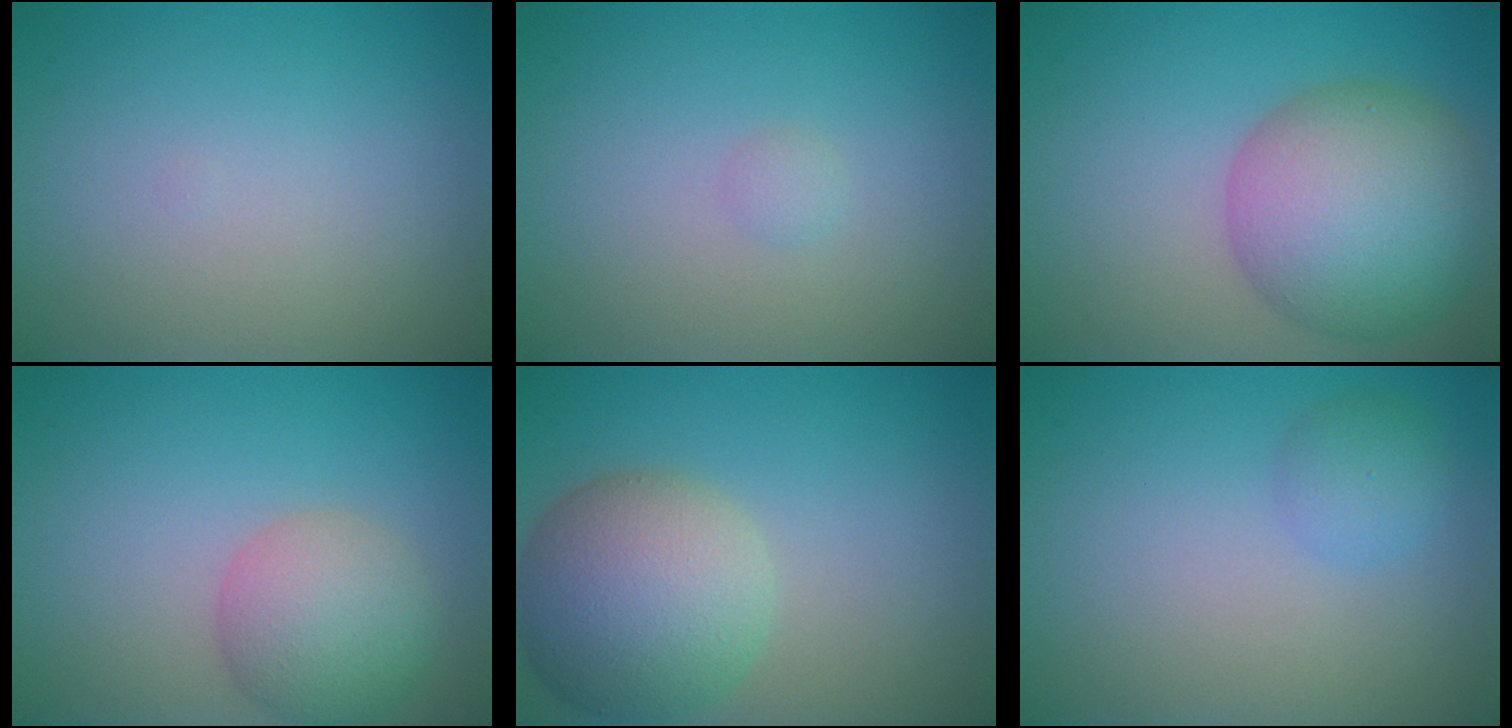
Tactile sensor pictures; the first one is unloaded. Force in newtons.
{"total": 0.6, "press": 0.6, "slide": 0.0}
{"total": 9.6, "press": 9.6, "slide": 0.5}
{"total": 4.6, "press": 4.6, "slide": 0.2}
{"total": 8.2, "press": 8.2, "slide": 0.4}
{"total": 1.9, "press": 1.9, "slide": 0.1}